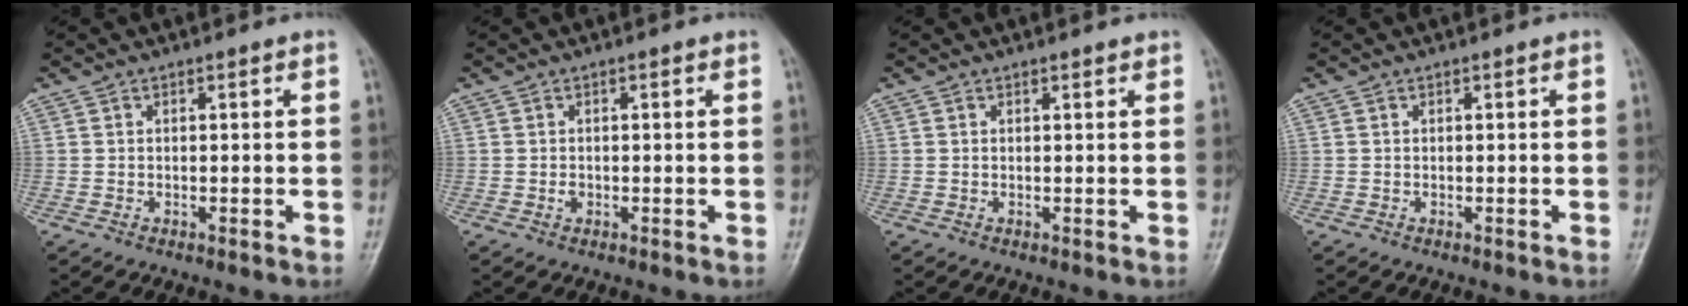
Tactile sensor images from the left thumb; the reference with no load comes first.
{"total": 0.9, "force": [-0.2, 0.8, 0.5], "torque": [-0.004, 0.001, -0.004]}
{"total": 0.8, "force": [0.7, 0.3, 0.3], "torque": [-0.005, -0.003, 0.007]}
{"total": 0.0}